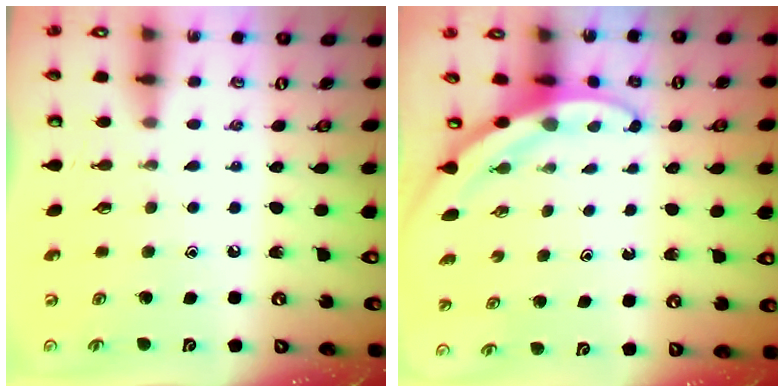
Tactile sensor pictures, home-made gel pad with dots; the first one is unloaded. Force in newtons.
{"total": 3.5, "press": 3.5, "slide": 0.1}